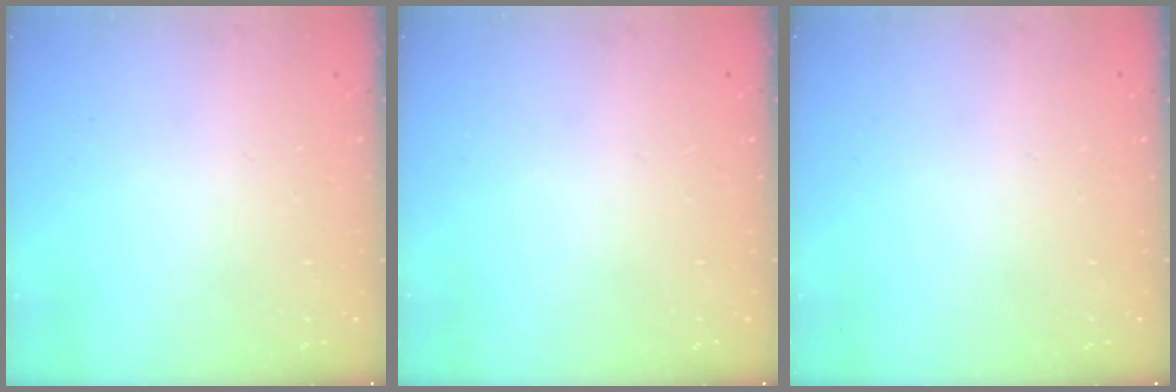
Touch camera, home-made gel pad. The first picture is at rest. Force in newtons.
{"total": 0.0}
{"total": 0.0}